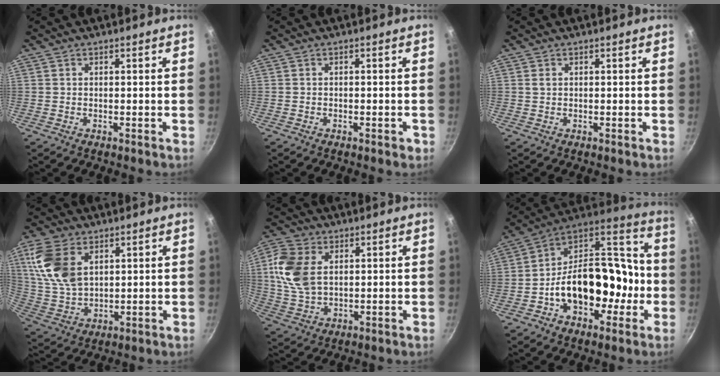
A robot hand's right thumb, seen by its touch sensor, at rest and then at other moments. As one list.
[{"total": 1.3, "force": [-0.7, 0.7, 0.8], "torque": [-0.012, 0.009, -0.005]}, {"total": 0.7, "force": [0.2, 0.5, 0.4], "torque": [-0.008, 0.001, 0.004]}, {"total": 13.4, "force": [4.9, 8.4, 9.2], "torque": [-0.173, -0.019, 0.105]}, {"total": 11.5, "force": [2.7, 7.6, 8.2], "torque": [-0.157, -0.005, 0.051]}, {"total": 23.1, "force": [-5.2, 15.5, 16.4], "torque": [-0.218, 0.072, -0.079]}]